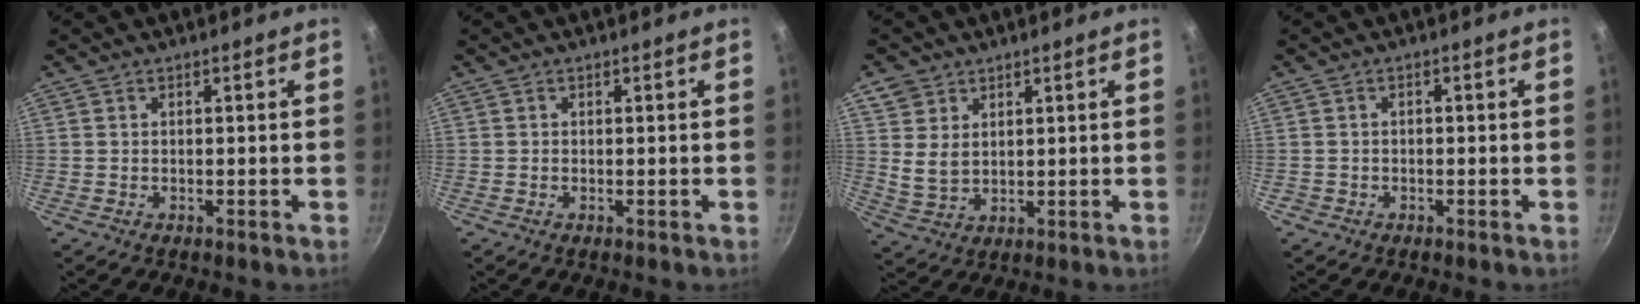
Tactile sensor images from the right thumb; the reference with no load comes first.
{"total": 0.0}
{"total": 5.8, "force": [2.5, 4.5, 2.7], "torque": [-0.037, -0.017, 0.051]}
{"total": 1.2, "force": [-0.7, 0.9, 0.2], "torque": [-0.004, 0.004, -0.009]}